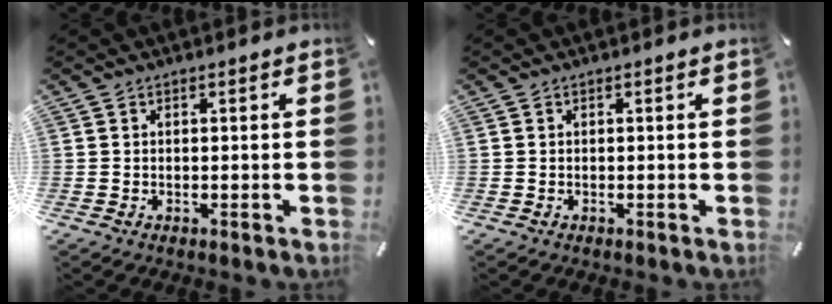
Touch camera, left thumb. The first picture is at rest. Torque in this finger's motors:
{"motor_torque": [0.01, 0.00, 0.00, 0.00, 0.00]}